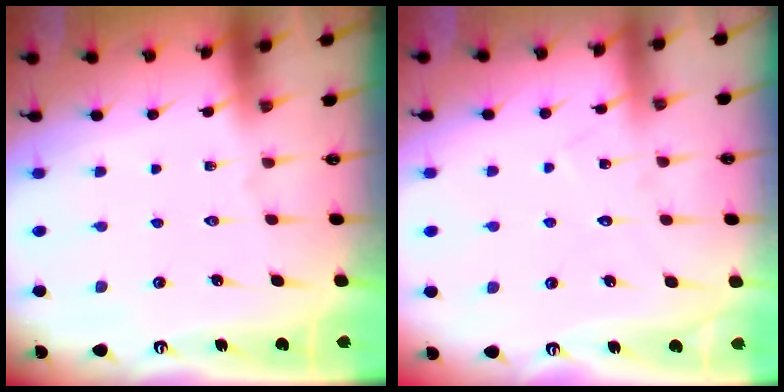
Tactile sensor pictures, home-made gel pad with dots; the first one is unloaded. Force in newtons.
{"total": 6.4, "press": 6.4, "slide": 0.1}